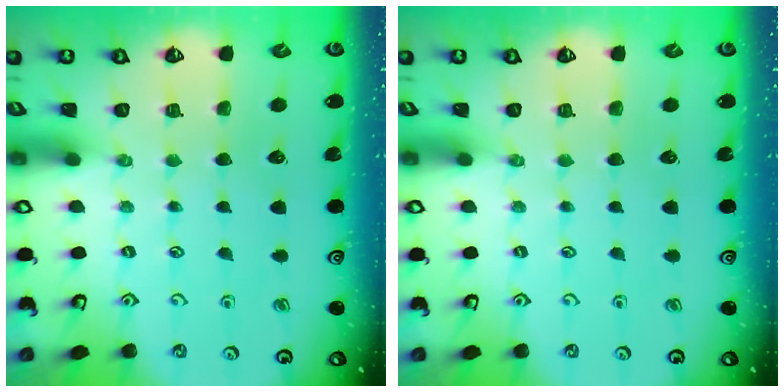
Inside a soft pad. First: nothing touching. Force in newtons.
{"total": 0.0}